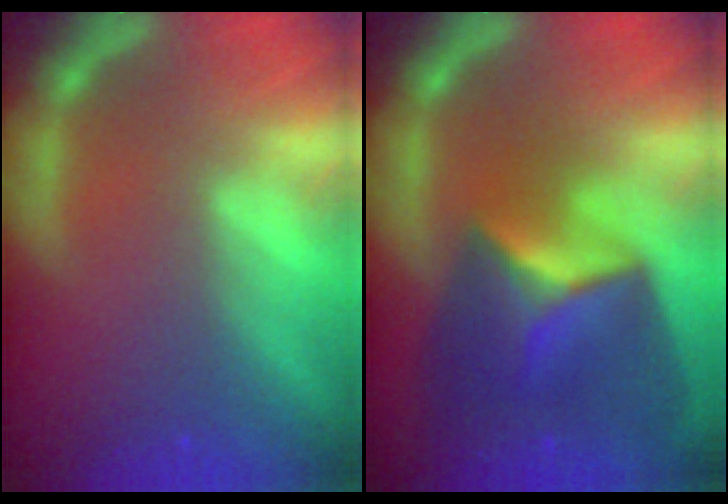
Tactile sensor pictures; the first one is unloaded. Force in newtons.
{"total": 9.4}